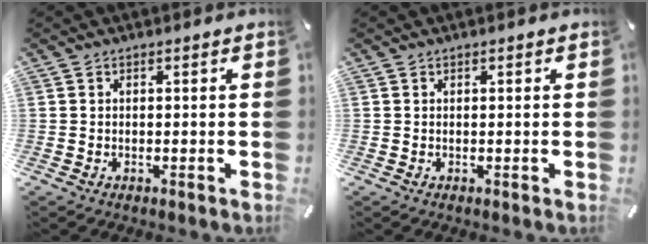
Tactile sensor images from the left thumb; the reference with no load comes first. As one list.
[{"total": 0.0}]